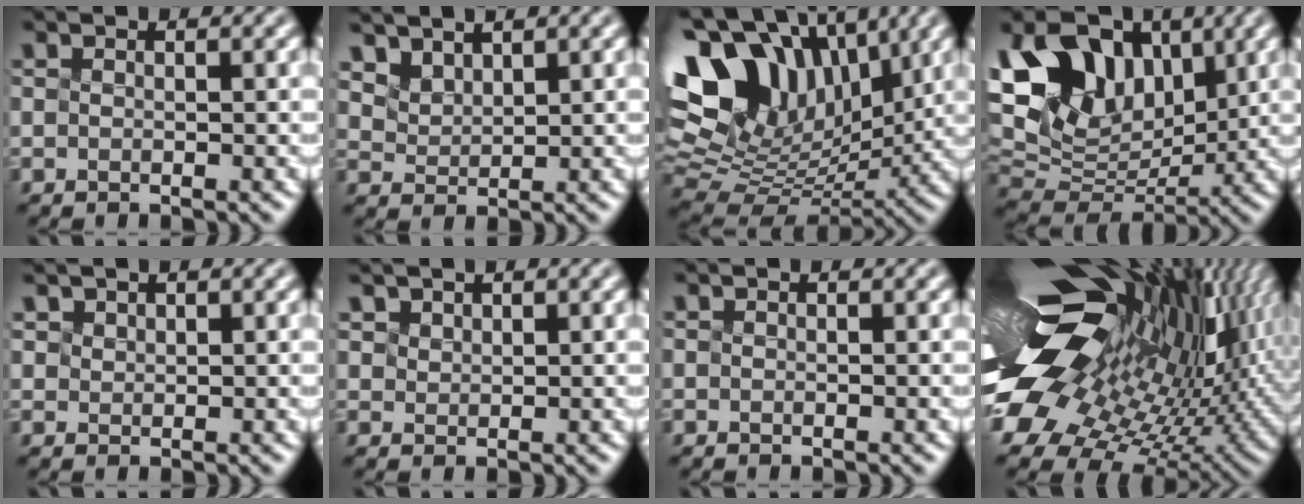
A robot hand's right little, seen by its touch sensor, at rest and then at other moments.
{"total": 2.9, "force": [2.6, 1.0, 0.4], "torque": [-0.019, 0.003, 0.071]}
{"total": 15.0, "force": [5.5, 9.8, 9.9], "torque": [-0.210, 0.029, 0.117]}
{"total": 12.3, "force": [5.1, 8.2, 7.6], "torque": [-0.167, 0.035, 0.105]}
{"total": 1.0, "force": [1.0, 0.1, -0.3], "torque": [0.002, 0.003, 0.032]}
{"total": 1.3, "force": [1.3, 0.3, -0.2], "torque": [-0.001, 0.004, 0.039]}
{"total": 0.0}
{"total": 18.7, "force": [4.6, 10.2, 15.0], "torque": [-0.269, -0.019, 0.101]}